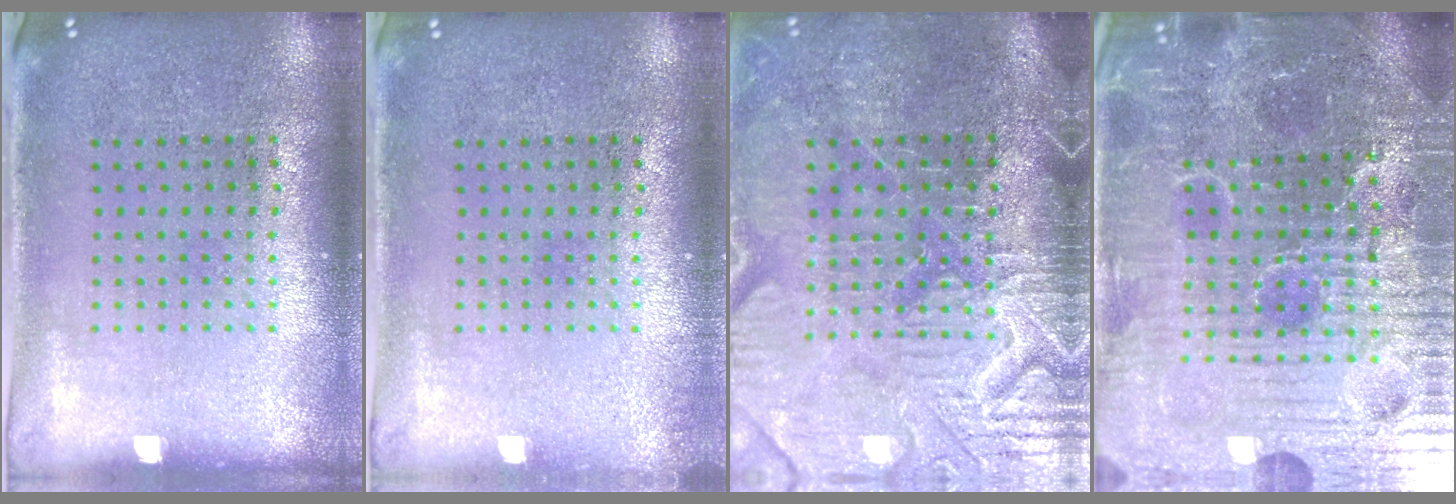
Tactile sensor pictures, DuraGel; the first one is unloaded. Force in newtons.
{"total": 0.6, "press": 0.6, "slide": 0.1}
{"total": 4.4, "press": 4.0, "slide": 1.8}
{"total": 6.1, "press": 5.7, "slide": 2.2}